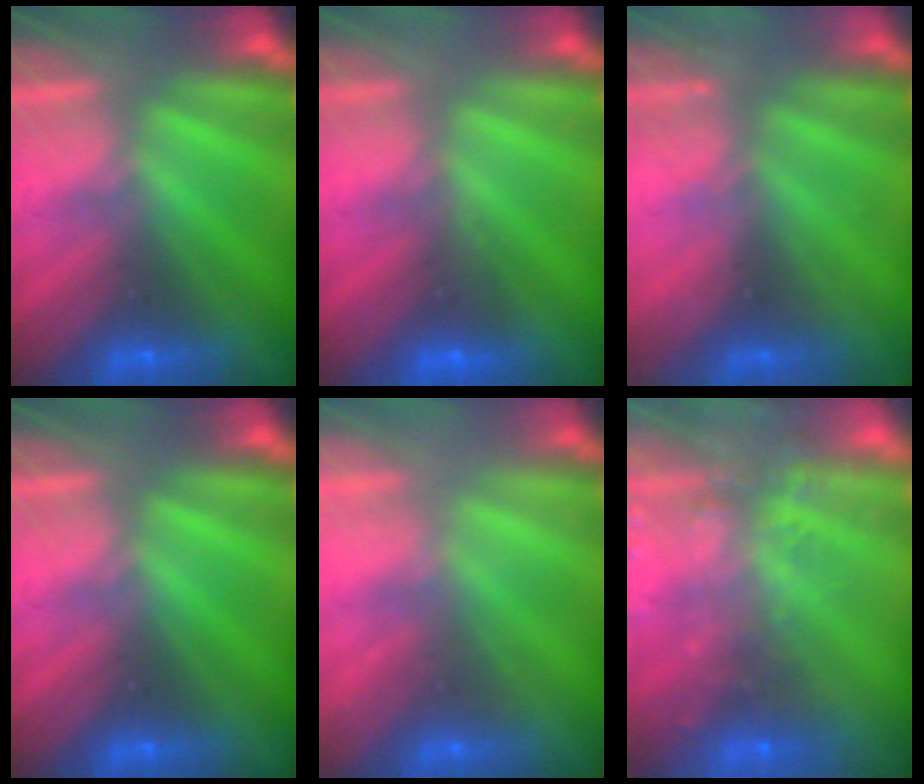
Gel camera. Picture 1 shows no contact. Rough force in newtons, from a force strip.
{"total": 2.7}
{"total": 2.2}
{"total": 0.0}
{"total": 2.1}
{"total": 9.4}